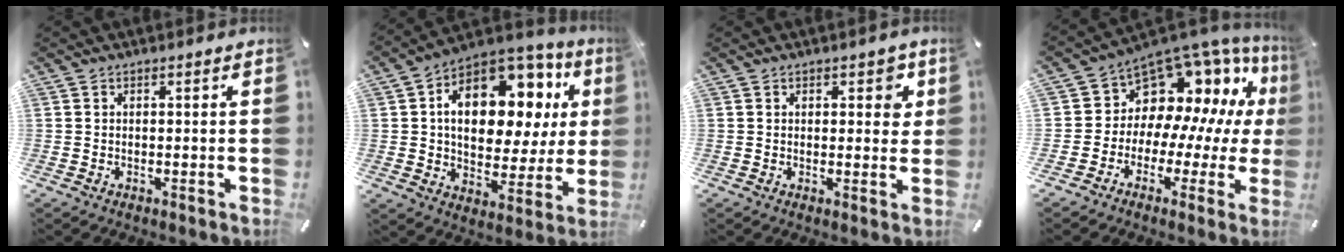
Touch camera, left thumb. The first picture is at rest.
{"total": 18.6, "force": [5.8, 12.2, 12.8], "torque": [-0.191, -0.030, 0.100]}
{"total": 3.7, "force": [1.5, 2.3, 2.5], "torque": [-0.012, -0.006, 0.017]}
{"total": 11.8, "force": [6.6, 8.9, 4.1], "torque": [-0.073, -0.079, 0.123]}